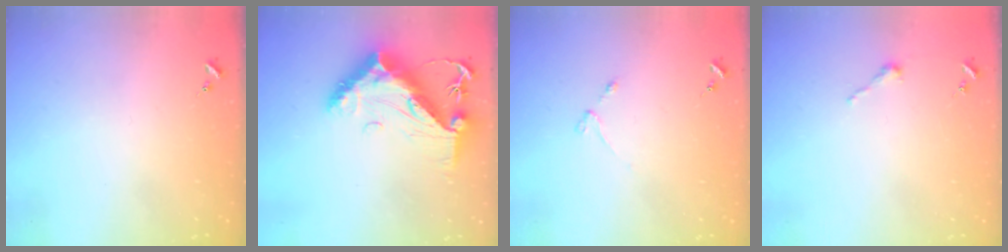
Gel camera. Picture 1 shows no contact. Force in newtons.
{"total": 19.4, "press": 19.3, "slide": 1.7}
{"total": 3.0, "press": 2.9, "slide": 0.5}
{"total": 2.5, "press": 2.5, "slide": 0.2}